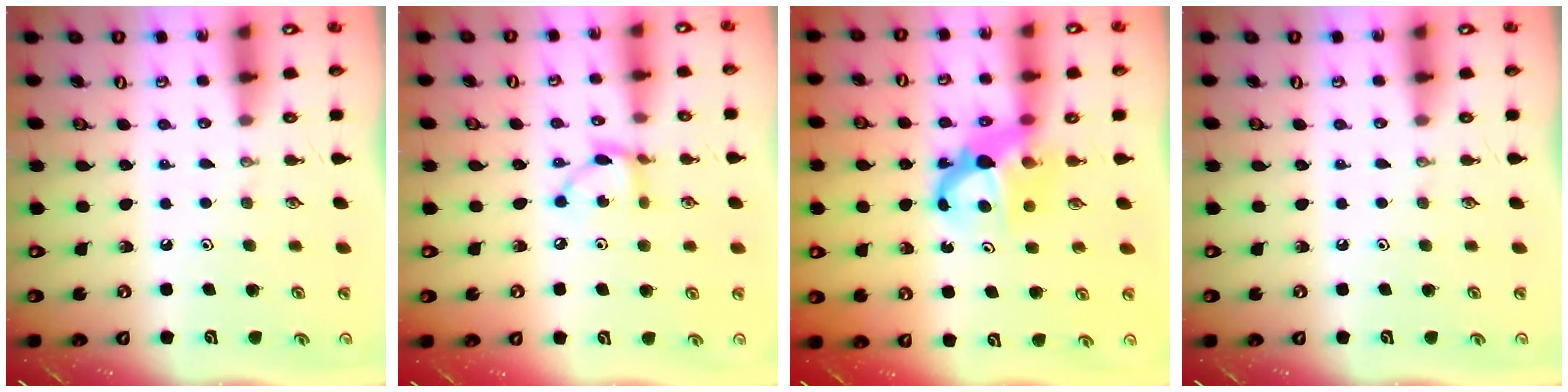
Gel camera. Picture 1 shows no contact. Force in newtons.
{"total": 7.0, "press": 7.0, "slide": 0.3}
{"total": 6.8, "press": 6.7, "slide": 0.5}
{"total": 0.0}